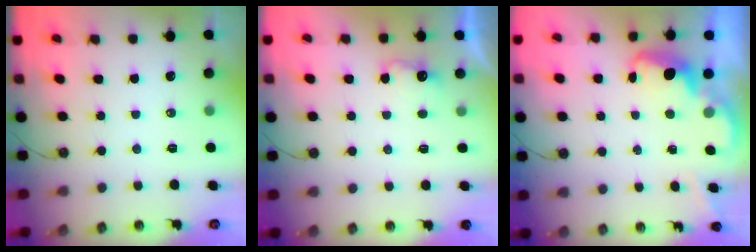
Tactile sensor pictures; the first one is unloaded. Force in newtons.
{"total": 3.5, "press": 3.3, "slide": 1.0}
{"total": 3.6, "press": 3.5, "slide": 0.7}